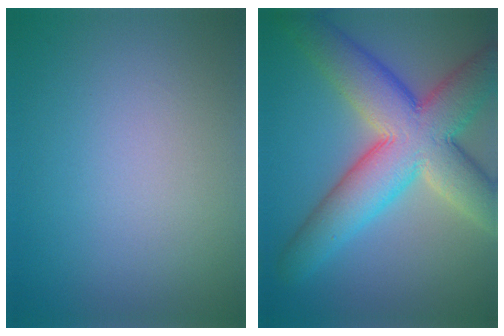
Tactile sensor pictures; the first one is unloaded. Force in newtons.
{"total": 11.2, "press": 11.2, "slide": 0.4}